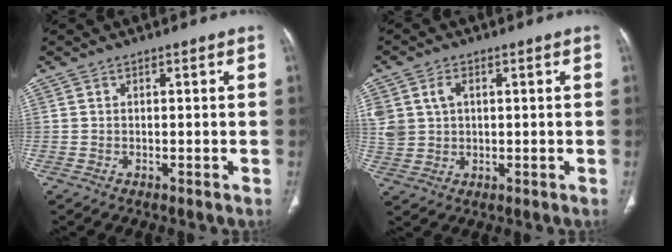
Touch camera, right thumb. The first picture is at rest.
{"total": 7.8, "force": [2.1, 6.1, 4.5], "torque": [-0.100, 0.003, 0.051]}